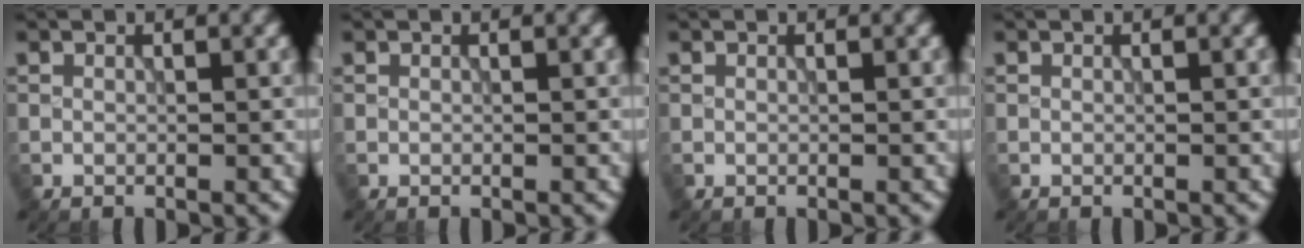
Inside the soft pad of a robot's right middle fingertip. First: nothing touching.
{"total": 0.0}
{"total": 0.0}
{"total": 0.0}